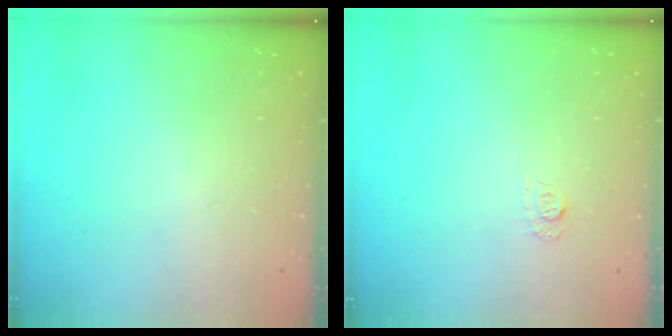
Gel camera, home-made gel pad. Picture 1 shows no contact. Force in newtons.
{"total": 5.5, "press": 5.4, "slide": 0.6}